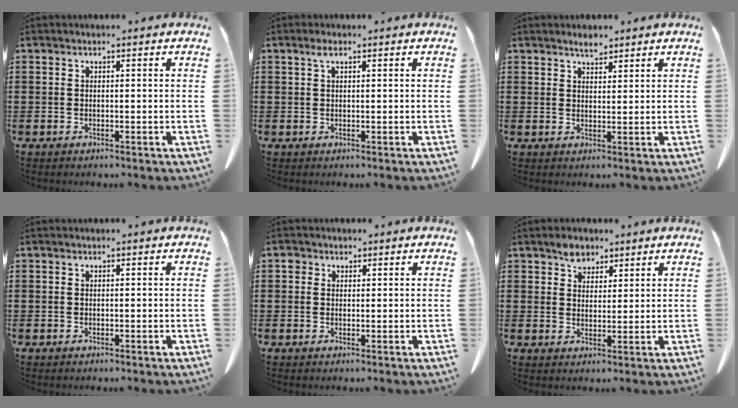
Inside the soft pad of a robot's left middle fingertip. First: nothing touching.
{"total": 1.4, "force": [0.6, 0.5, 1.1], "torque": [-0.024, 0.002, 0.011]}
{"total": 2.4, "force": [2.2, 0.7, 0.8], "torque": [-0.019, 0.000, 0.042]}
{"total": 0.0}
{"total": 1.4, "force": [0.8, 1.1, 0.3], "torque": [-0.003, -0.001, 0.015]}
{"total": 3.7, "force": [2.9, 2.1, 0.9], "torque": [-0.019, 0.003, 0.055]}